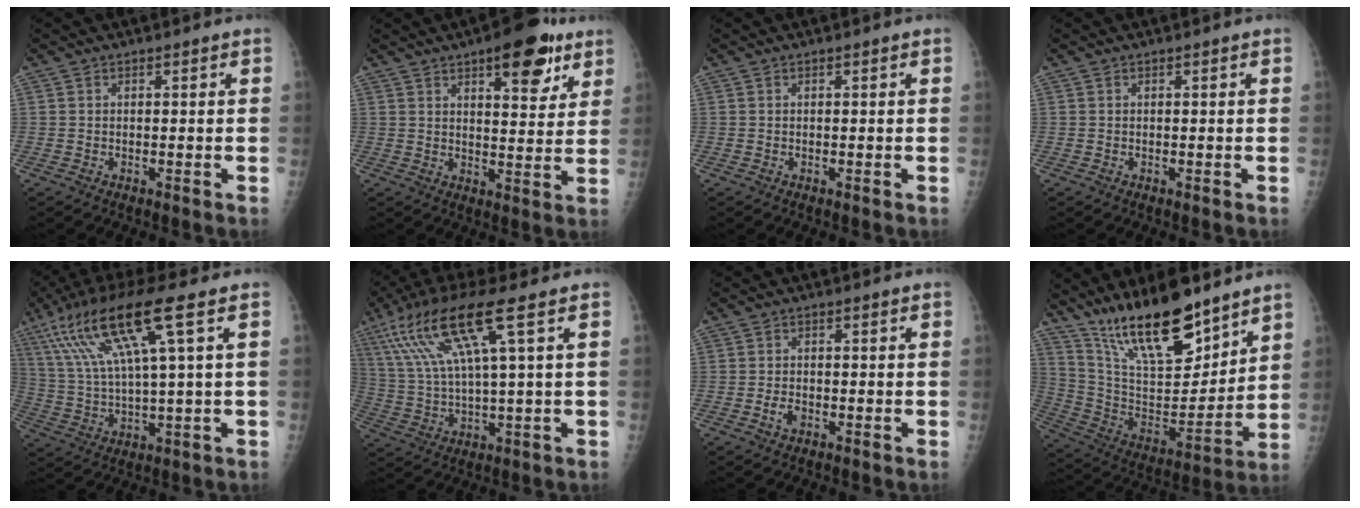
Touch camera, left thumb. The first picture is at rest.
{"total": 12.1, "force": [6.9, 4.8, 8.8], "torque": [-0.083, -0.030, 0.091]}
{"total": 0.0}
{"total": 0.0}
{"total": 15.8, "force": [7.0, 1.6, 14.1], "torque": [-0.296, 0.000, 0.130]}
{"total": 15.1, "force": [6.7, 1.6, 13.4], "torque": [-0.293, -0.001, 0.128]}
{"total": 2.1, "force": [-0.9, 1.3, 1.4], "torque": [-0.025, 0.003, -0.015]}
{"total": 22.1, "force": [16.1, 7.1, 13.4], "torque": [-0.191, -0.088, 0.292]}